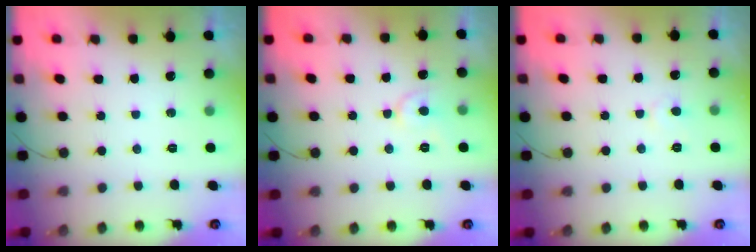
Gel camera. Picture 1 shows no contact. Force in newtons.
{"total": 5.2, "press": 5.1, "slide": 0.7}
{"total": 4.5, "press": 4.4, "slide": 0.4}